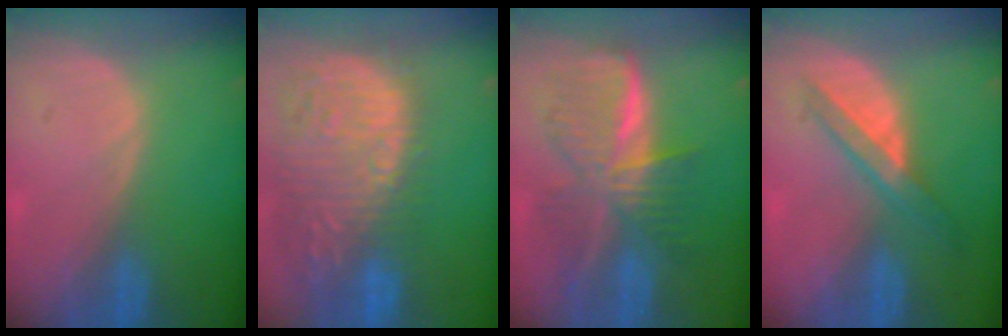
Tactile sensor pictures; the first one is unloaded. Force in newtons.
{"total": 15.7, "press": 12.9, "slide": 9.0}
{"total": 9.4, "press": 9.4, "slide": 0.6}
{"total": 5.9, "press": 5.3, "slide": 2.6}